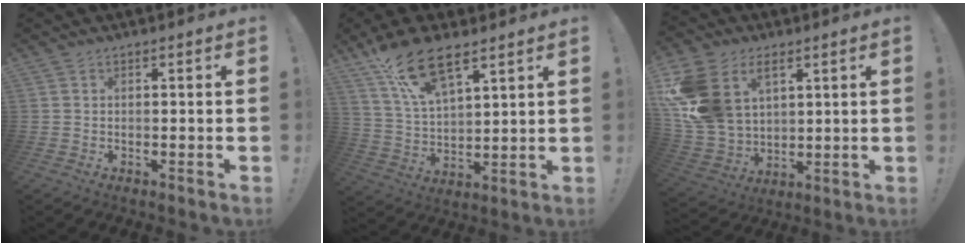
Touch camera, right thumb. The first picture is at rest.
{"total": 15.4, "force": [10.2, 6.4, 9.7], "torque": [-0.176, -0.046, 0.183]}
{"total": 17.1, "force": [6.8, 12.5, 9.5], "torque": [-0.194, -0.033, 0.132]}